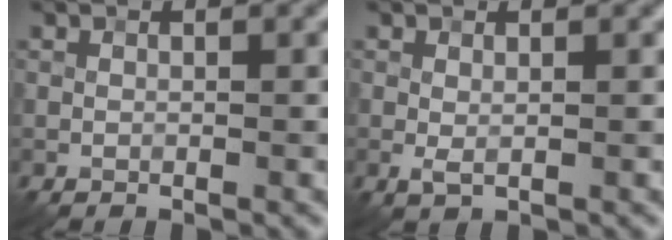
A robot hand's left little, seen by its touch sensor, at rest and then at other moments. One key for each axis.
{"total": 1.0, "fx": 0.1, "fy": 0.4, "fz": 0.9, "tx": -0.020, "ty": -0.002, "tz": 0.002}